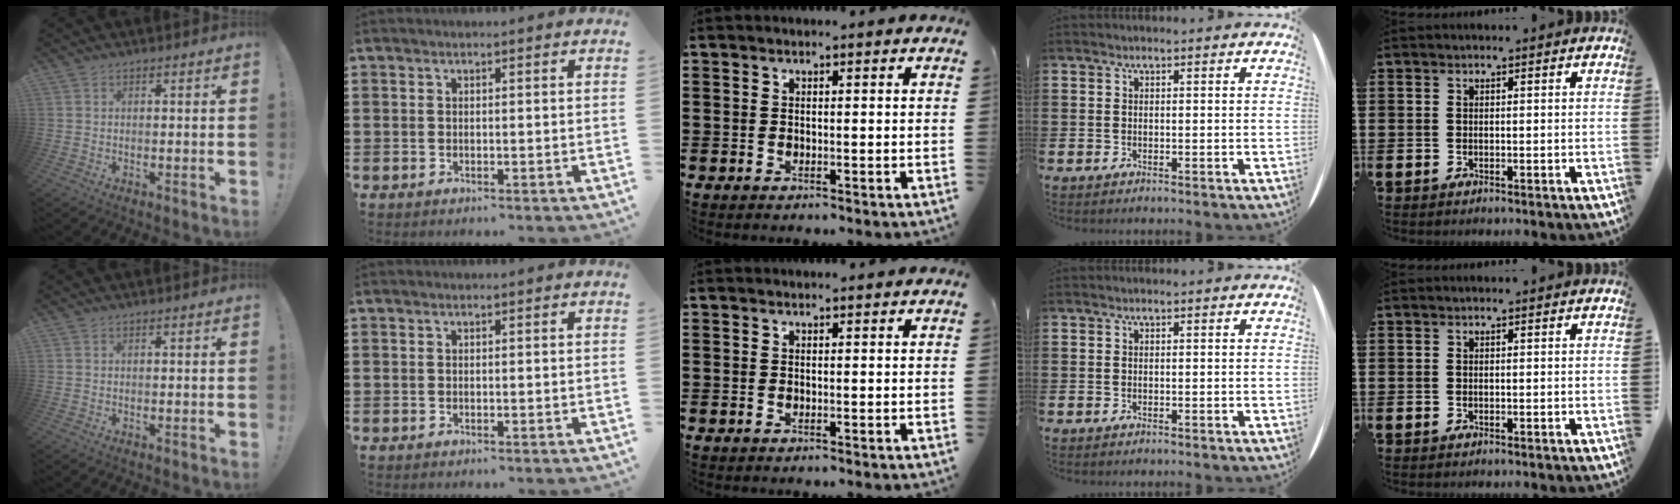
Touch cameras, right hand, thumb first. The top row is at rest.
{}